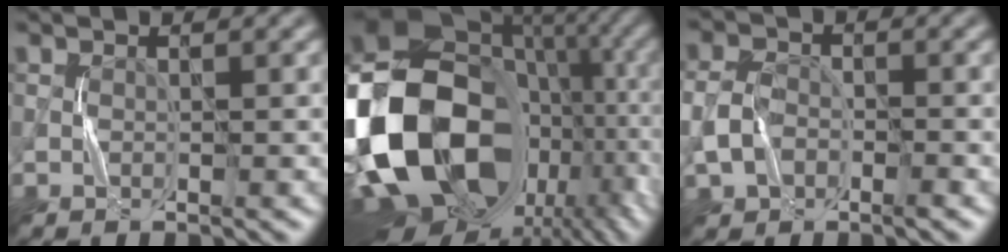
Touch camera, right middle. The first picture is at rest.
{"total": 20.0, "force": [-4.2, 14.0, 13.6], "torque": [-0.281, -0.014, -0.062]}
{"total": 3.3, "force": [-1.2, 2.5, 1.7], "torque": [-0.035, 0.002, -0.027]}